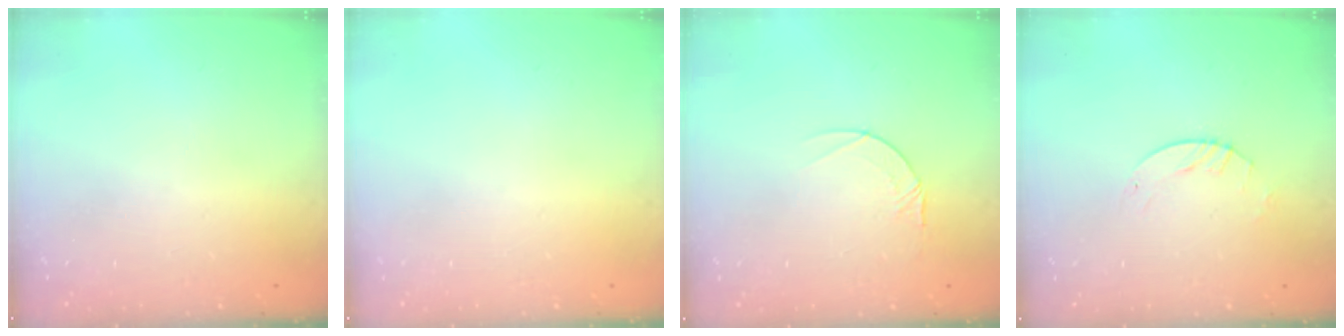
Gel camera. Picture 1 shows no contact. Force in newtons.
{"total": 0.0}
{"total": 3.9, "press": 3.9, "slide": 0.4}
{"total": 2.6, "press": 2.6, "slide": 0.3}